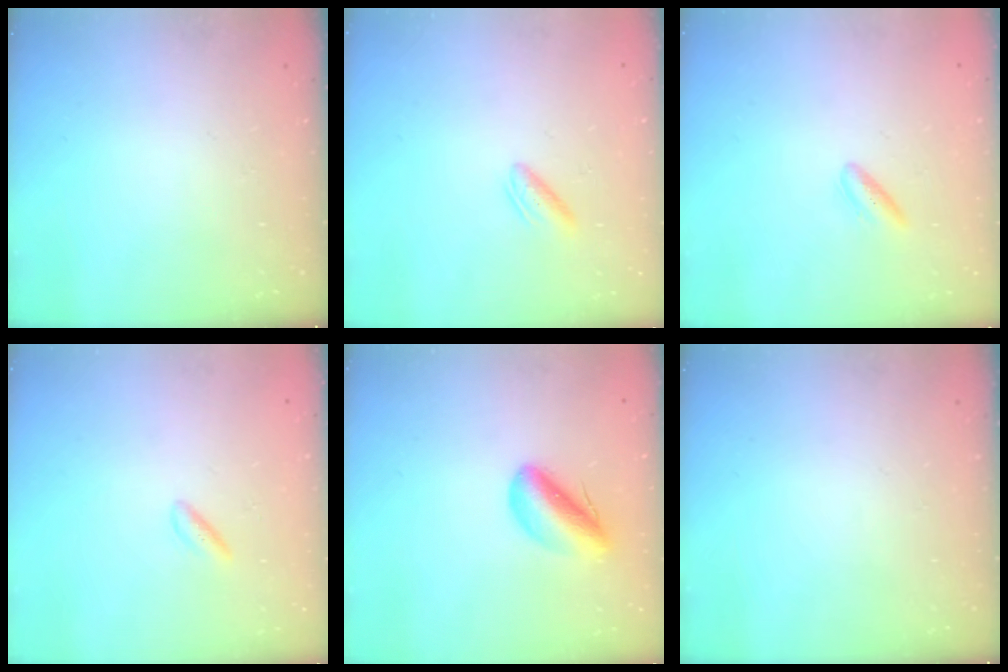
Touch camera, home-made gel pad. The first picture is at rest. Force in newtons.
{"total": 3.0, "press": 2.8, "slide": 0.9}
{"total": 3.6, "press": 3.3, "slide": 1.4}
{"total": 1.7, "press": 1.3, "slide": 1.1}
{"total": 8.7, "press": 8.5, "slide": 2.1}
{"total": 0.0}